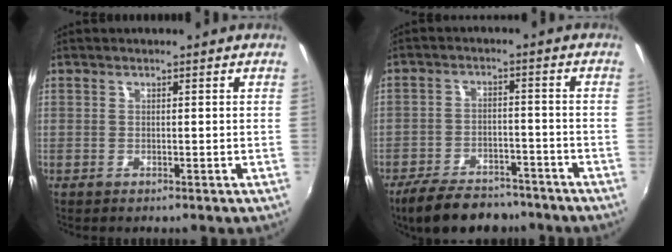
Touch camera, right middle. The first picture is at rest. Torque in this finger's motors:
{"motor_torque": [1.15, -1.00, 0.24, 0.10]}